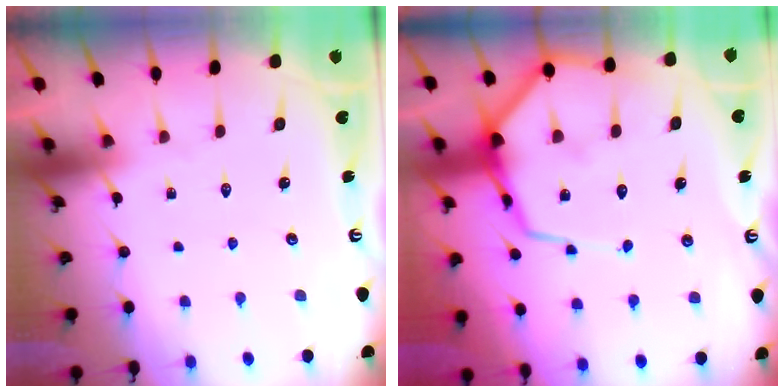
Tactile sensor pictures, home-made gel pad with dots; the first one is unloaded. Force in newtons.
{"total": 12.2, "press": 12.2, "slide": 1.1}